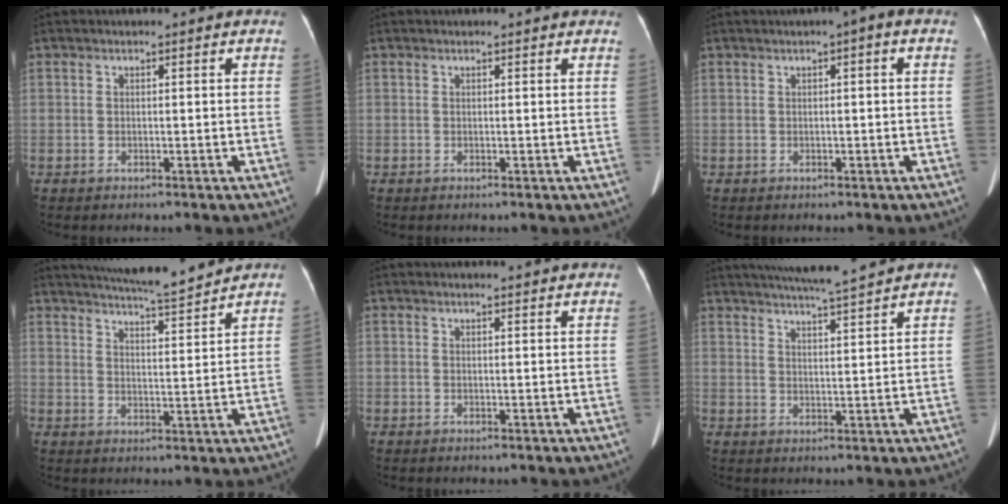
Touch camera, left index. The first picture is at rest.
{"total": 1.7, "force": [1.6, 0.2, 0.4], "torque": [-0.012, 0.008, 0.011]}
{"total": 1.9, "force": [0.5, 0.2, 1.8], "torque": [-0.024, 0.009, 0.004]}
{"total": 11.0, "force": [10.3, -0.2, 3.9], "torque": [-0.067, 0.002, 0.151]}
{"total": 7.0, "force": [6.7, 0.6, 2.0], "torque": [-0.023, 0.018, 0.063]}
{"total": 10.5, "force": [9.5, -0.4, 4.4], "torque": [-0.076, 0.014, 0.138]}